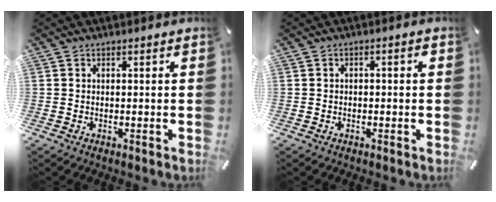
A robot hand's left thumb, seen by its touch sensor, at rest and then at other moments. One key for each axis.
{"total": 1.4, "fx": -0.3, "fy": 0.6, "fz": 1.2, "tx": -0.023, "ty": 0.004, "tz": -0.008}